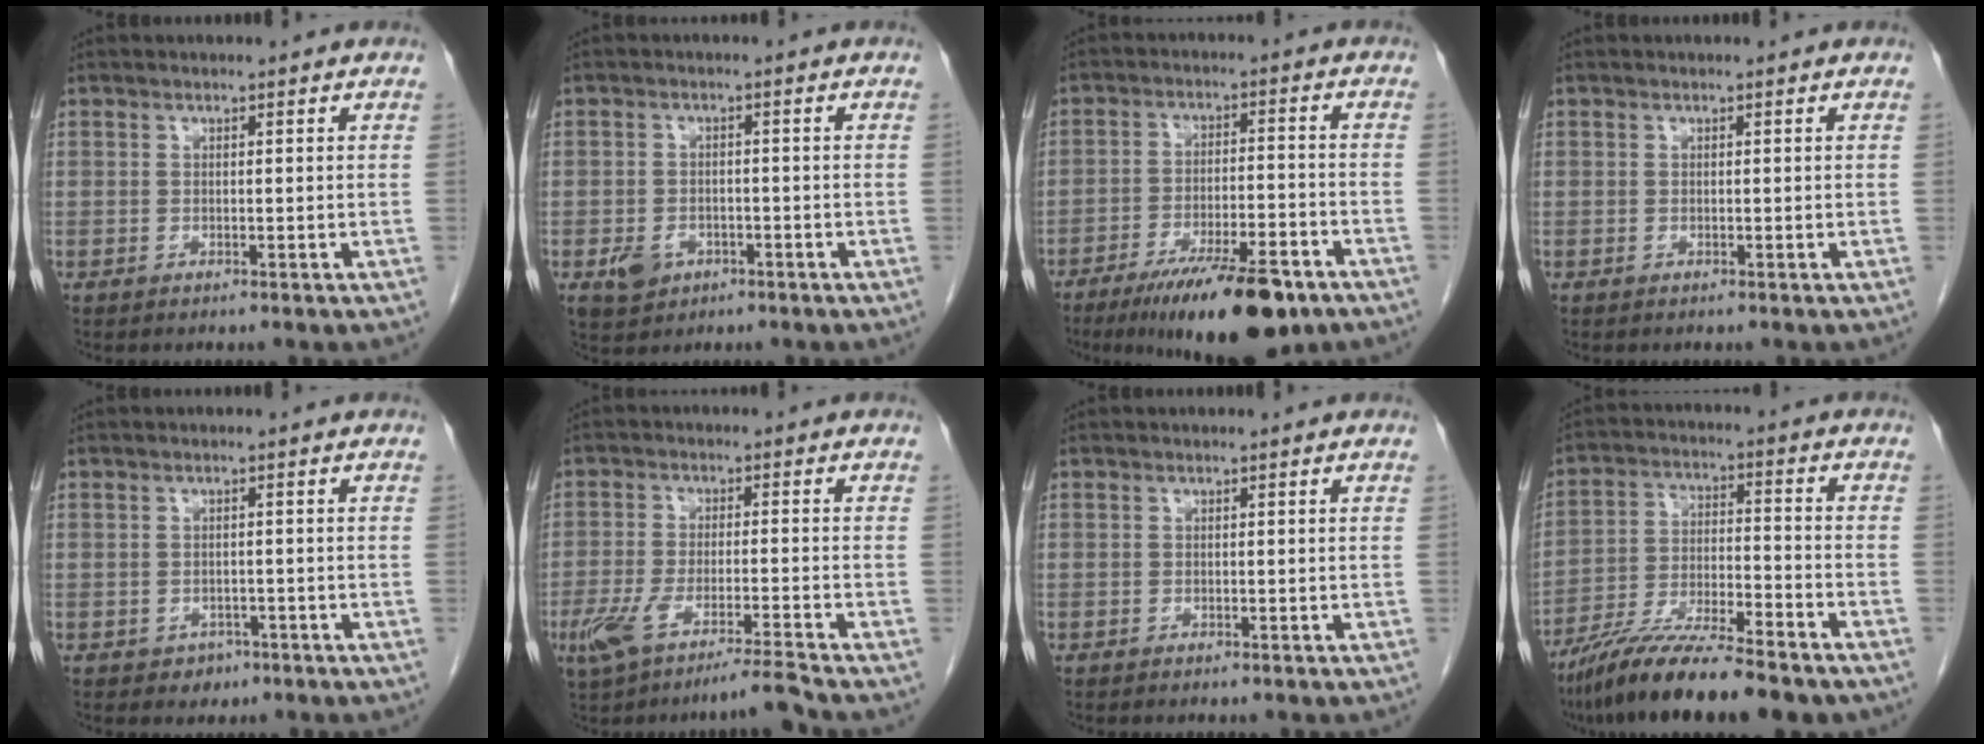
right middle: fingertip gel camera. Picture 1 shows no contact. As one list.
[{"total": 4.0, "force": [-1.8, 3.0, 1.8], "torque": [-0.035, 0.001, -0.021]}, {"total": 15.1, "force": [-10.4, 3.3, 10.5], "torque": [-0.144, -0.016, -0.166]}, {"total": 0.0}, {"total": 2.0, "force": [-1.1, 1.6, 0.5], "torque": [-0.006, 0.006, -0.010]}, {"total": 7.4, "force": [-5.4, -0.1, 5.0], "torque": [-0.095, -0.011, -0.099]}, {"total": 0.0}, {"total": 15.5, "force": [-12.6, 1.9, 8.8], "torque": [-0.160, -0.024, -0.216]}]